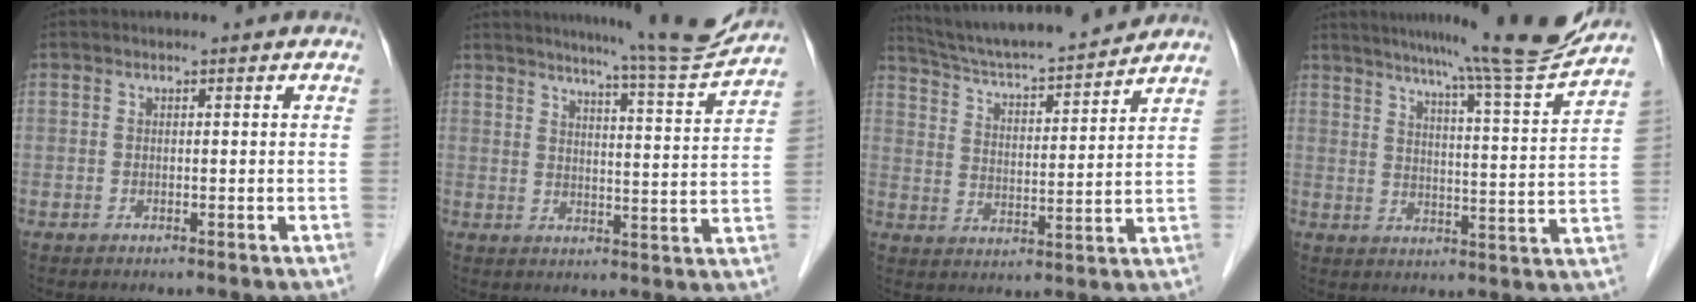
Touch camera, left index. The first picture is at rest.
{"total": 11.9, "force": [11.1, -1.4, 4.1], "torque": [-0.064, -0.030, 0.144]}
{"total": 16.2, "force": [15.0, 0.6, 6.1], "torque": [-0.110, 0.009, 0.238]}
{"total": 15.2, "force": [13.5, -2.0, 6.6], "torque": [-0.103, -0.035, 0.181]}